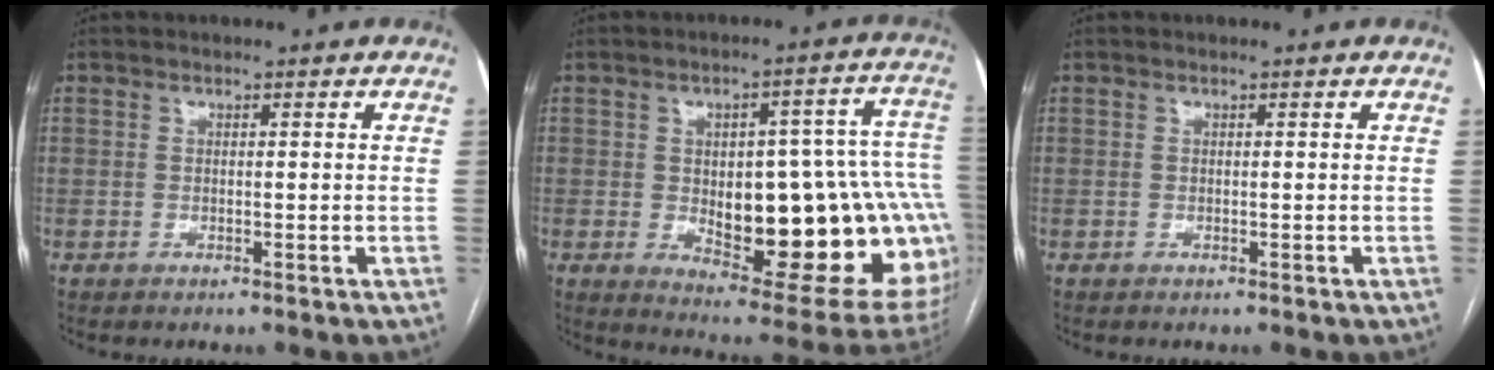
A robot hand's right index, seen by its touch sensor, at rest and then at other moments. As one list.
[{"total": 26.4, "force": [-3.1, 8.0, 24.9], "torque": [-0.243, 0.025, -0.015]}, {"total": 0.0}]